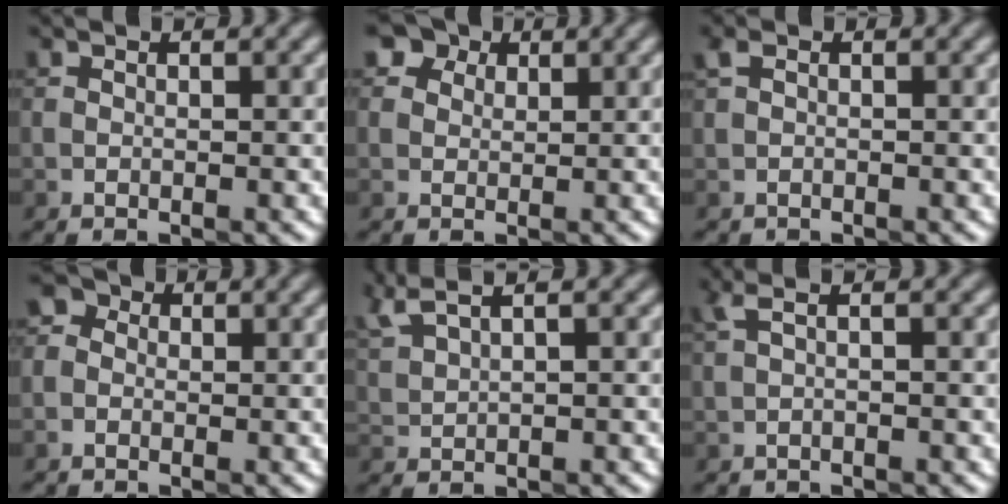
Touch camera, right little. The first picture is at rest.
{"total": 3.3, "force": [2.0, 2.5, 0.8], "torque": [-0.002, 0.006, 0.020]}
{"total": 0.7, "force": [-0.3, 0.7, 0.2], "torque": [-0.001, 0.005, -0.006]}
{"total": 2.1, "force": [-0.3, 2.0, 0.5], "torque": [0.007, 0.016, -0.019]}
{"total": 3.7, "force": [2.8, 1.0, 2.1], "torque": [-0.047, 0.027, 0.047]}
{"total": 0.8, "force": [0.2, 0.1, 0.8], "torque": [-0.018, 0.003, 0.005]}